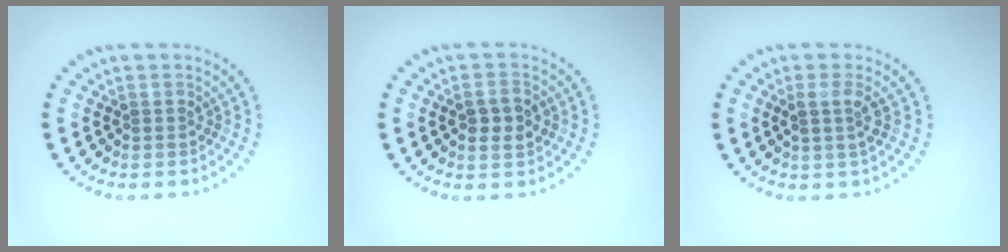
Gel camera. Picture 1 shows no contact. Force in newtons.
{"total": 2.4, "press": 2.3, "slide": 0.4}
{"total": 1.5, "press": 1.3, "slide": 0.9}